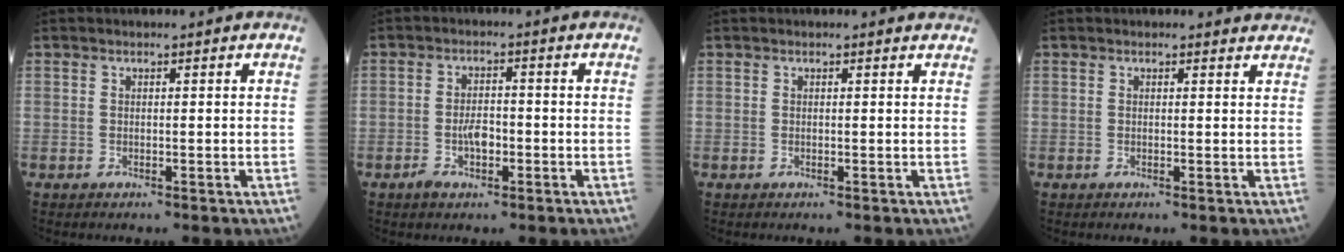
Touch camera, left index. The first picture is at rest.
{"total": 3.7, "force": [-1.4, 1.8, 2.9], "torque": [-0.058, 0.004, -0.024]}
{"total": 0.8, "force": [0.8, 0.1, -0.1], "torque": [-0.005, -0.007, -0.001]}
{"total": 2.2, "force": [2.1, 0.6, 0.0], "torque": [0.000, -0.006, 0.005]}